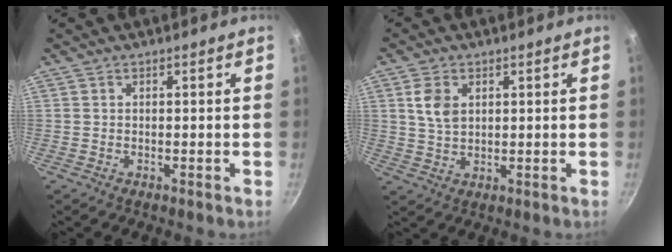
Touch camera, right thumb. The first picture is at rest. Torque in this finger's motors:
{"motor_torque": [-0.64, 0.68, 0.92, 0.24, 0.14]}